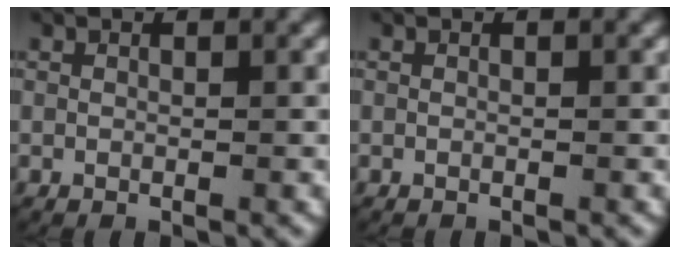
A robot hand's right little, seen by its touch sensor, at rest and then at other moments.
{"total": 0.0}